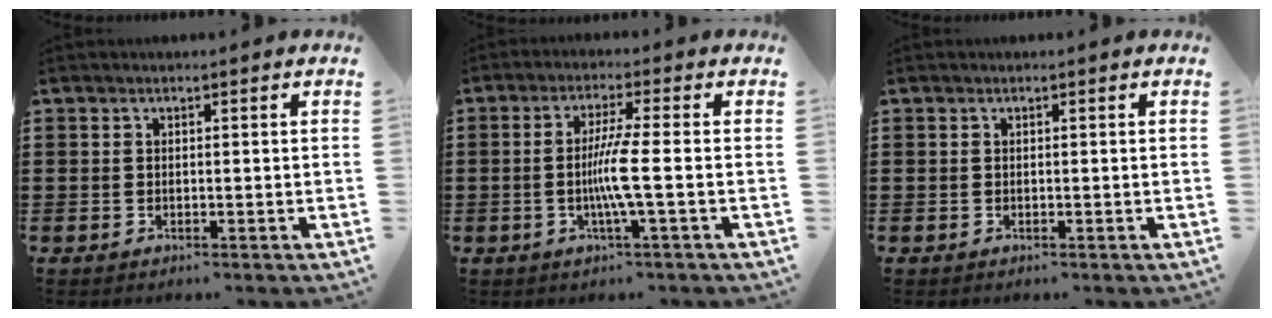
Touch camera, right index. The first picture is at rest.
{"total": 5.9, "force": [-1.1, -0.5, 5.8], "torque": [-0.117, -0.015, -0.028]}
{"total": 0.0}